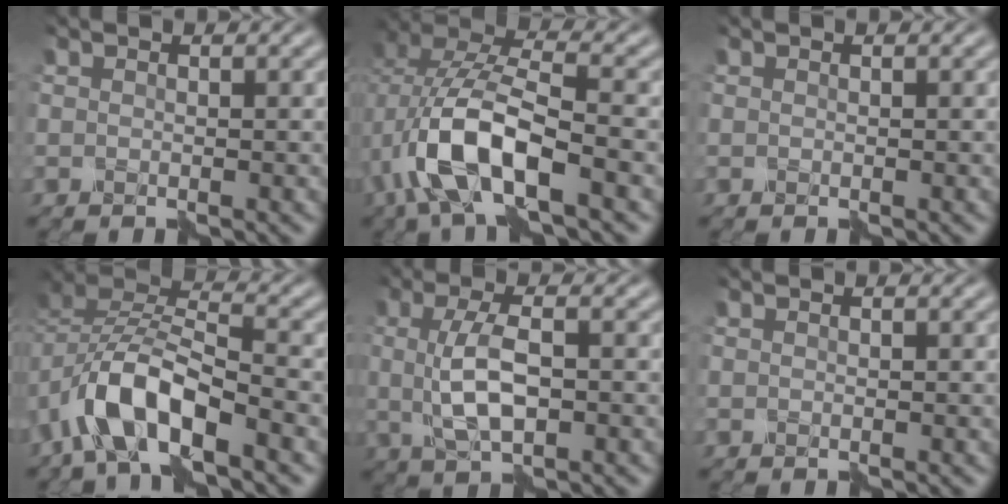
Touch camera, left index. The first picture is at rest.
{"total": 9.0, "force": [-2.9, 4.0, 7.6], "torque": [-0.173, 0.005, -0.059]}
{"total": 0.0}
{"total": 7.8, "force": [-4.0, 3.4, 5.8], "torque": [-0.111, 0.009, -0.081]}
{"total": 4.7, "force": [-0.1, 1.6, 4.4], "torque": [-0.096, 0.004, -0.002]}
{"total": 0.0}